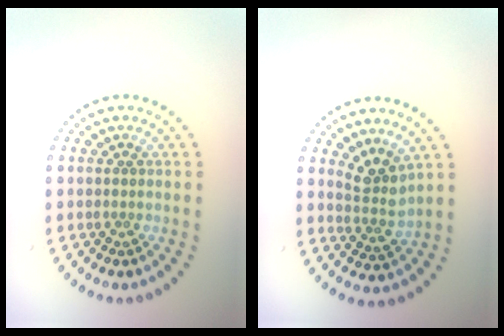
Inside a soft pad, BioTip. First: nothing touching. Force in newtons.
{"total": 2.7, "press": 2.0, "slide": 1.9}